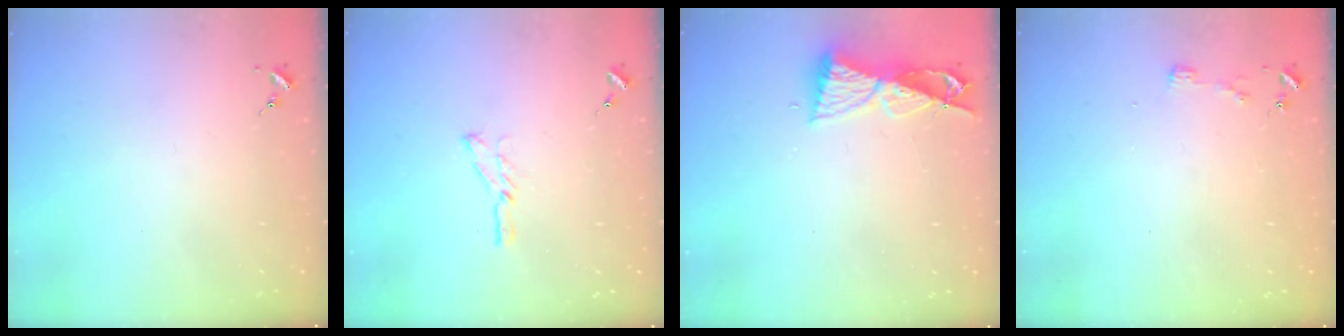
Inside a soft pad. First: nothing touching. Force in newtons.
{"total": 6.4, "press": 6.3, "slide": 0.6}
{"total": 8.7, "press": 8.6, "slide": 1.0}
{"total": 3.3, "press": 3.3, "slide": 0.4}